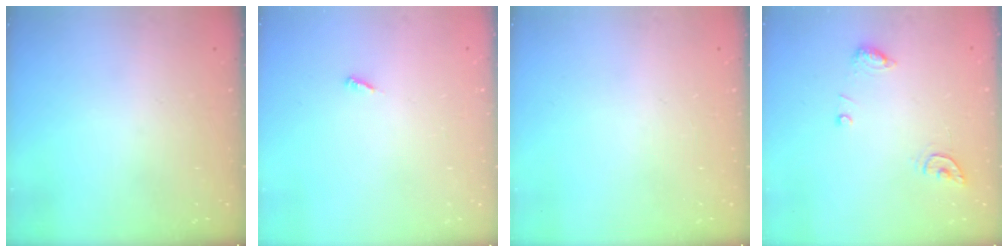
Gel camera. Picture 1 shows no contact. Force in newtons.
{"total": 2.5, "press": 2.5, "slide": 0.1}
{"total": 0.0}
{"total": 7.9, "press": 7.9, "slide": 0.7}